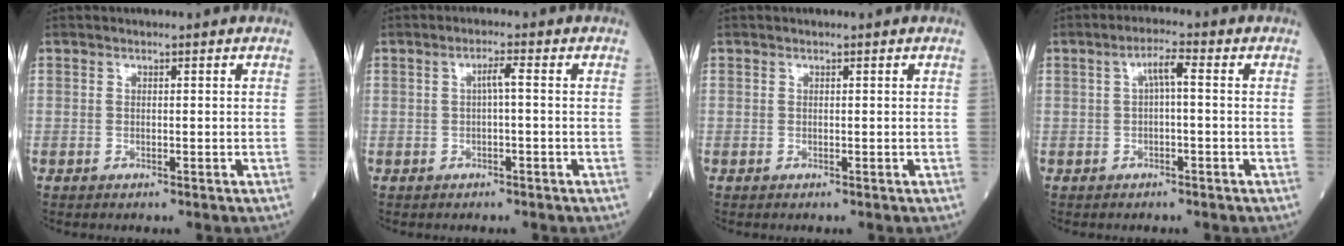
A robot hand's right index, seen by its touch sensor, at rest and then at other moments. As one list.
[{"total": 2.0, "force": [0.0, 0.1, 2.0], "torque": [-0.032, 0.004, 0.000]}, {"total": 0.0}, {"total": 3.2, "force": [0.3, 0.5, 3.1], "torque": [-0.055, 0.013, 0.005]}]